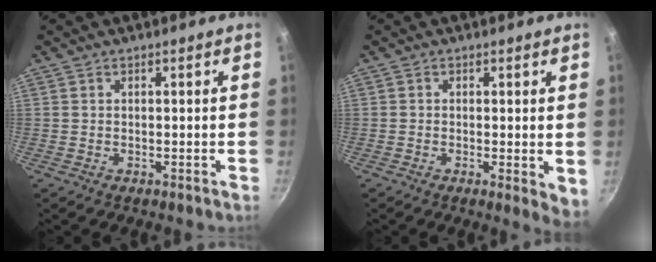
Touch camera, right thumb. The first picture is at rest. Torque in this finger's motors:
{"motor_torque": [0.06, 0.19, -0.25, 0.23, 0.06]}